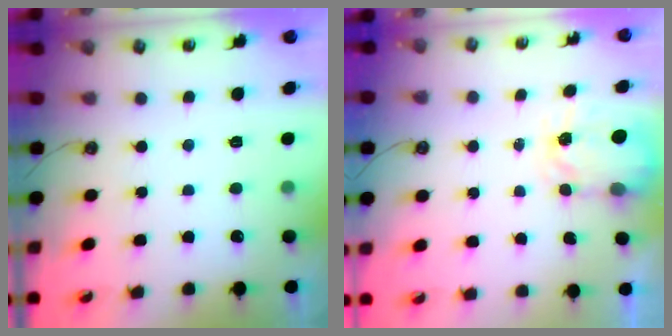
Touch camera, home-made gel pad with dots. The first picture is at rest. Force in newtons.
{"total": 3.8, "press": 3.7, "slide": 0.6}